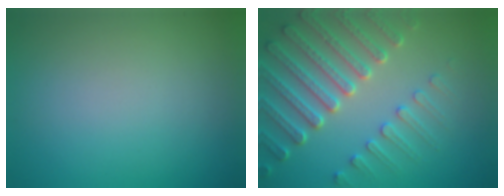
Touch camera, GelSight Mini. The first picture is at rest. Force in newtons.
{"total": 6.5, "press": 5.3, "slide": 3.8}